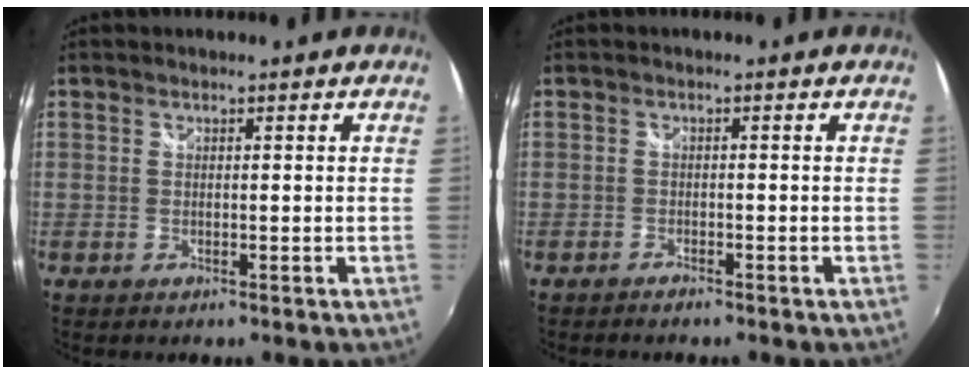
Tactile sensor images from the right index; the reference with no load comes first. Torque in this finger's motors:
{"motor_torque": [0.03, -0.02, 0.06, 0.02]}